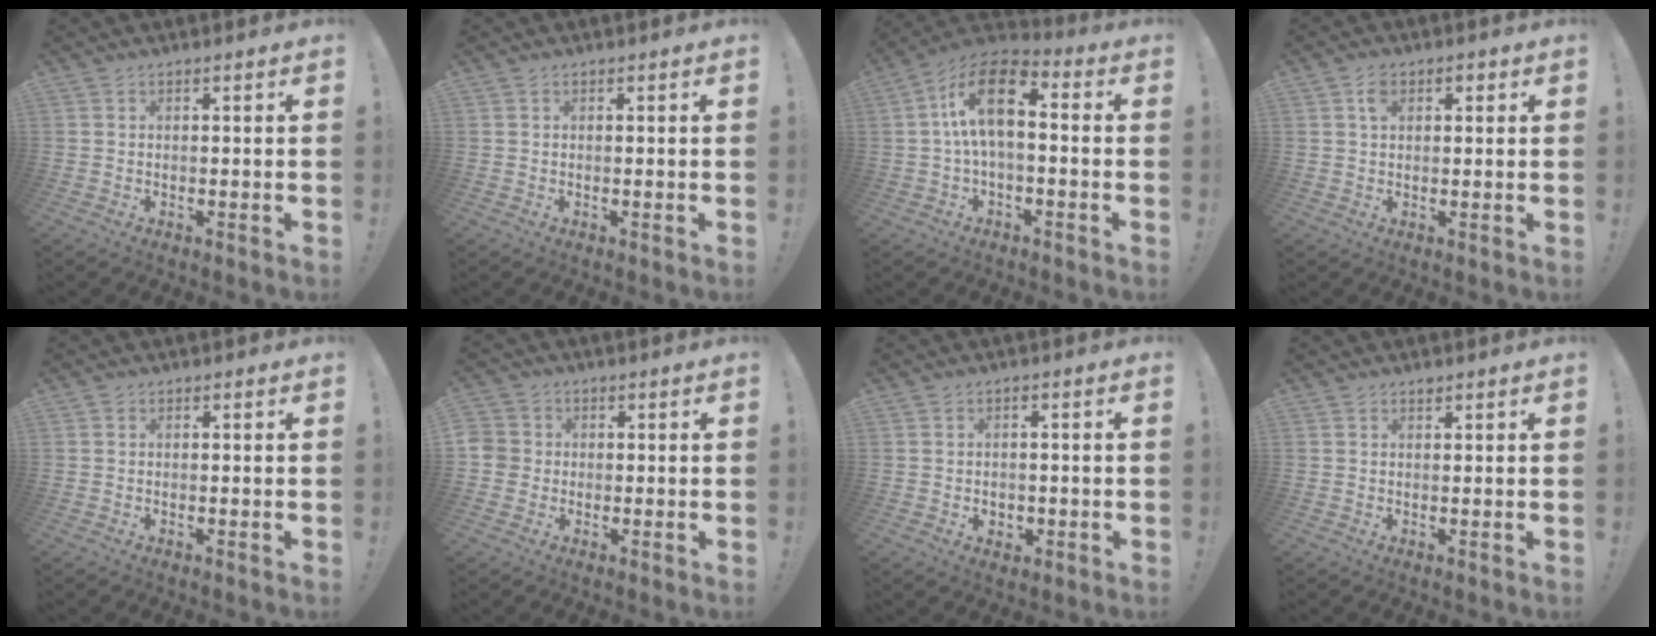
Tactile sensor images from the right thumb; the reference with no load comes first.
{"total": 0.0}
{"total": 13.7, "force": [1.9, 6.6, 11.8], "torque": [-0.213, 0.012, 0.035]}
{"total": 3.8, "force": [1.4, 2.7, 2.3], "torque": [-0.021, -0.002, 0.018]}
{"total": 0.5, "force": [0.0, 0.5, -0.1], "torque": [0.000, 0.002, 0.000]}
{"total": 4.8, "force": [-0.4, 4.6, 1.4], "torque": [-0.031, 0.005, -0.010]}
{"total": 2.9, "force": [-0.2, 2.8, 0.9], "torque": [-0.002, -0.005, -0.006]}
{"total": 1.0, "force": [0.8, 0.5, 0.2], "torque": [0.009, -0.007, 0.013]}